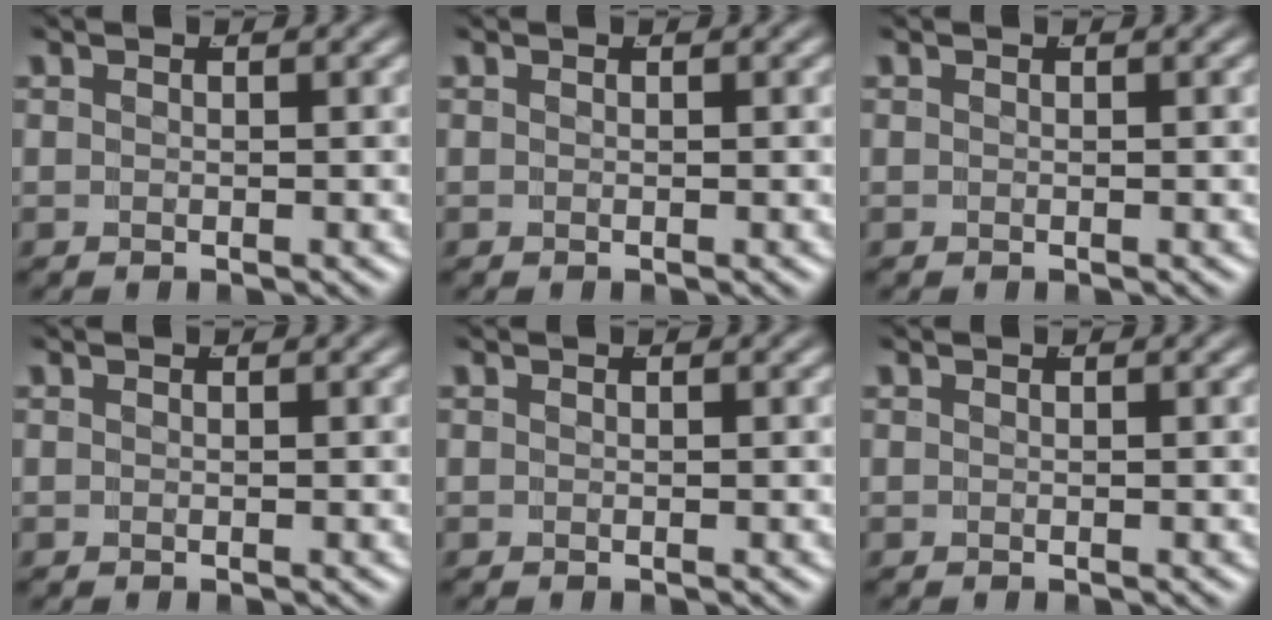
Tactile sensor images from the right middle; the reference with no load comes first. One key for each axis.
{"total": 0.0}
{"total": 0.0}
{"total": 0.0}
{"total": 0.0}
{"total": 0.0}